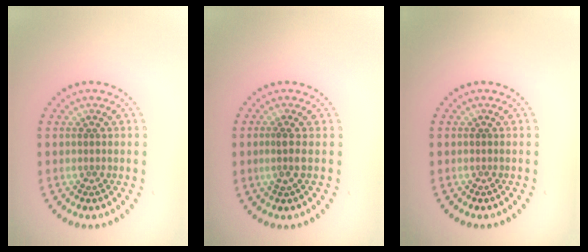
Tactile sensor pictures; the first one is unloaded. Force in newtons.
{"total": 1.5, "press": 1.2, "slide": 0.9}
{"total": 0.0}